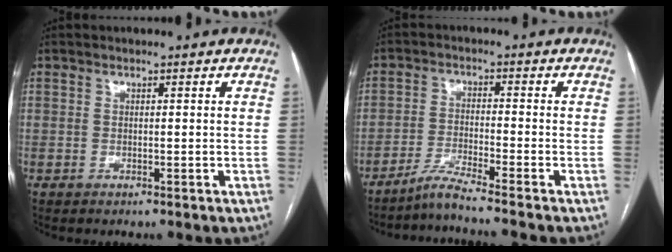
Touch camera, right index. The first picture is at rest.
{"total": 5.0, "force": [-4.3, -1.8, 1.7], "torque": [-0.040, -0.024, -0.085]}